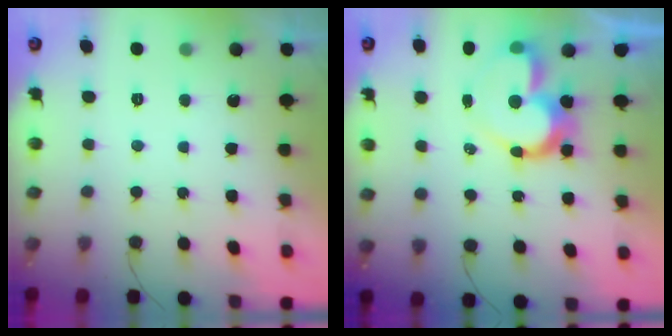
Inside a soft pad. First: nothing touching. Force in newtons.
{"total": 12.0, "press": 11.9, "slide": 1.6}